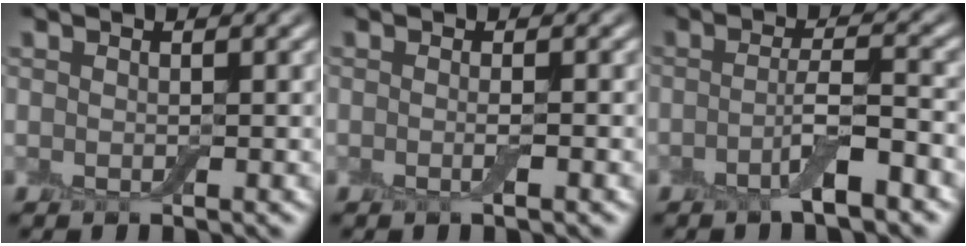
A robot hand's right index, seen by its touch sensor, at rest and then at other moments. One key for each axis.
{"total": 0.7, "fx": -0.4, "fy": -0.1, "fz": 0.6, "tx": -0.009, "ty": -0.005, "tz": -0.006}
{"total": 3.2, "fx": -1.7, "fy": 0.4, "fz": 2.6, "tx": -0.045, "ty": 0.008, "tz": -0.037}